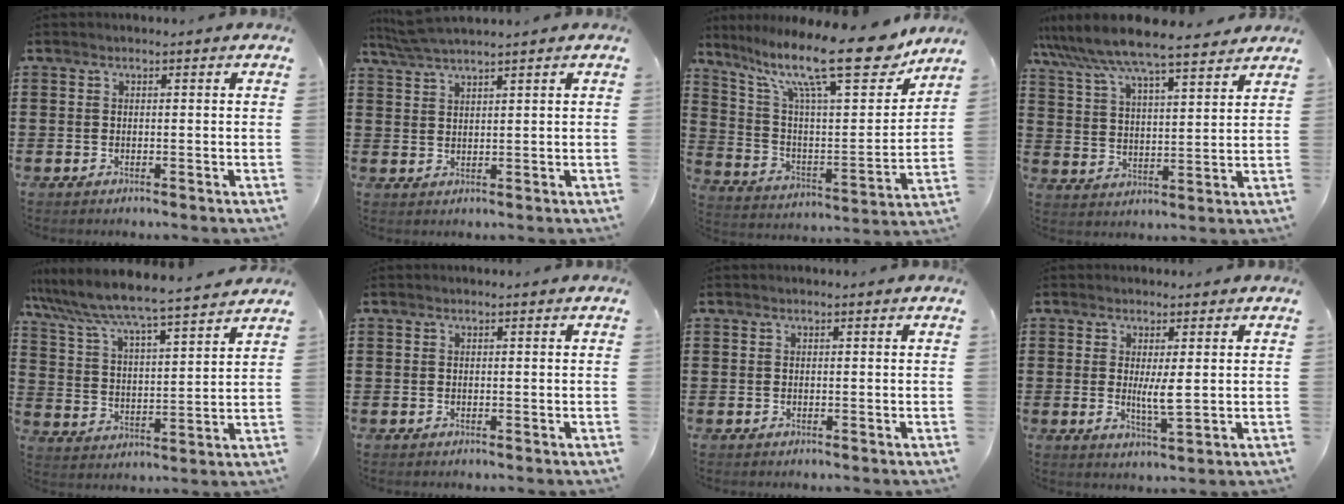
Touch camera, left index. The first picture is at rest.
{"total": 3.4, "force": [3.0, -0.2, 1.5], "torque": [-0.039, -0.002, 0.056]}
{"total": 18.9, "force": [13.7, 3.6, 12.4], "torque": [-0.238, -0.074, 0.224]}
{"total": 7.6, "force": [6.9, 0.4, 3.1], "torque": [-0.089, -0.035, 0.119]}
{"total": 5.8, "force": [5.5, -0.3, 1.8], "torque": [-0.062, -0.043, 0.086]}
{"total": 0.0}
{"total": 0.0}
{"total": 4.2, "force": [0.6, 0.7, 4.1], "torque": [-0.070, -0.008, 0.008]}